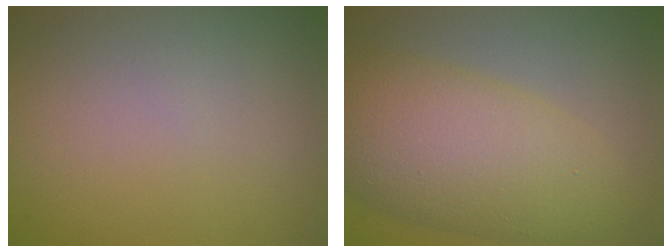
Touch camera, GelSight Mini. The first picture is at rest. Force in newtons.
{"total": 8.4, "press": 8.4, "slide": 0.3}